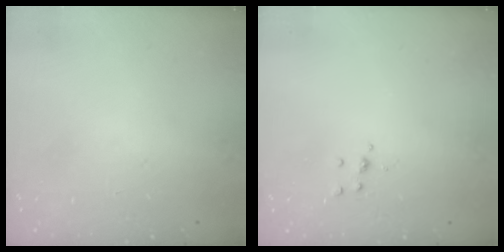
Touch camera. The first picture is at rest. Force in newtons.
{"total": 3.3, "press": 3.3, "slide": 0.4}